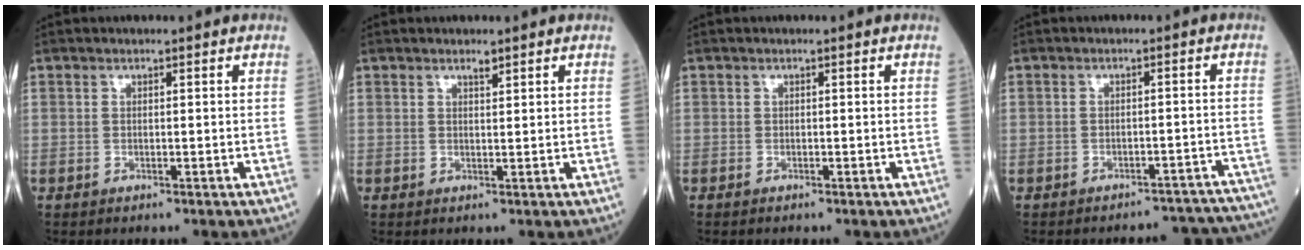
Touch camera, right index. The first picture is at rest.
{"total": 1.4, "force": [1.0, 0.5, 0.8], "torque": [-0.020, 0.000, 0.020]}
{"total": 0.8, "force": [-0.4, 0.6, 0.4], "torque": [-0.021, 0.002, -0.005]}
{"total": 12.6, "force": [-12.0, 3.8, 1.2], "torque": [0.001, 0.037, -0.130]}